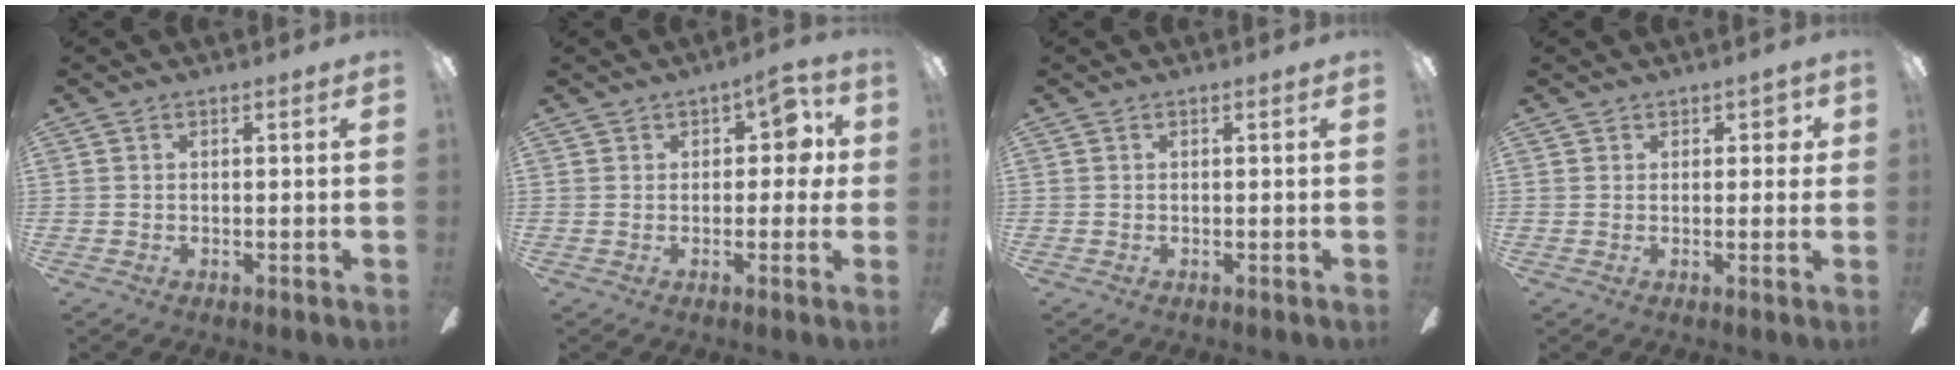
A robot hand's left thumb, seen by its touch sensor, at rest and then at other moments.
{"total": 6.7, "force": [2.5, 4.2, 4.7], "torque": [-0.053, -0.003, 0.040]}
{"total": 0.0}
{"total": 2.5, "force": [1.5, 1.7, 0.9], "torque": [-0.004, 0.002, 0.025]}